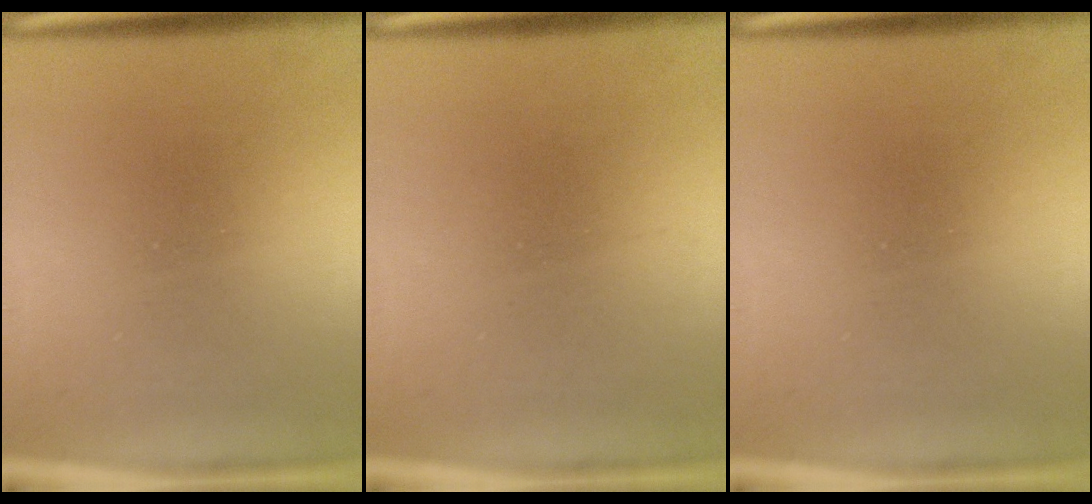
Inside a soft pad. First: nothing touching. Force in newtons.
{"total": 1.4}
{"total": 0.0}